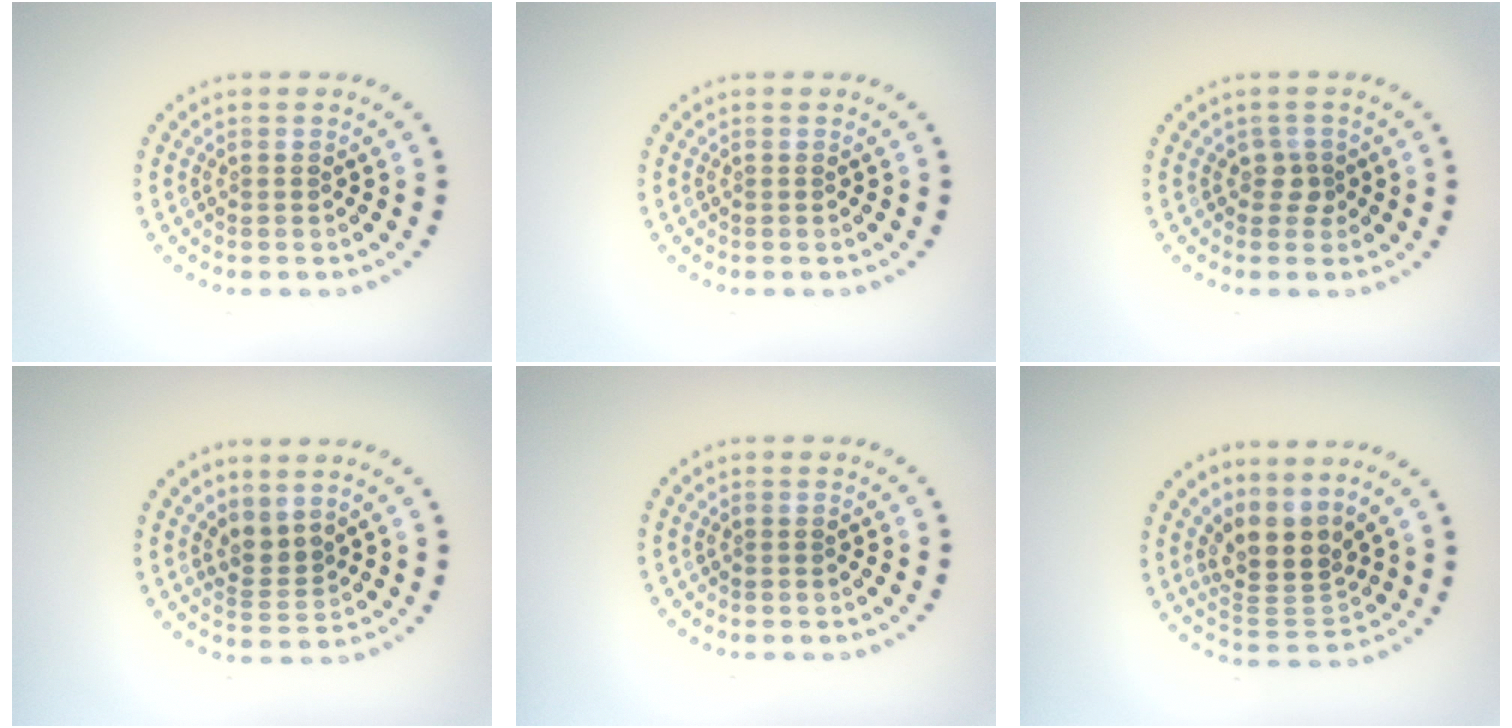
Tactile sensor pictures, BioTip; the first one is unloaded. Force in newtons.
{"total": 0.0}
{"total": 1.3, "press": 1.0, "slide": 0.8}
{"total": 2.3, "press": 1.4, "slide": 1.8}
{"total": 0.0}
{"total": 4.1, "press": 3.1, "slide": 2.7}